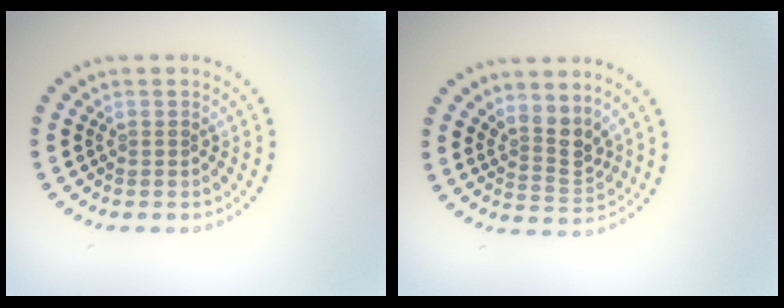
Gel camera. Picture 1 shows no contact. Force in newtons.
{"total": 2.8, "press": 2.1, "slide": 1.9}